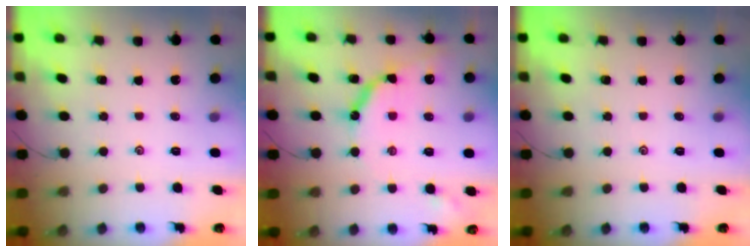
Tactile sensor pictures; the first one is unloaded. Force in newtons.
{"total": 11.0, "press": 10.9, "slide": 1.0}
{"total": 0.0}